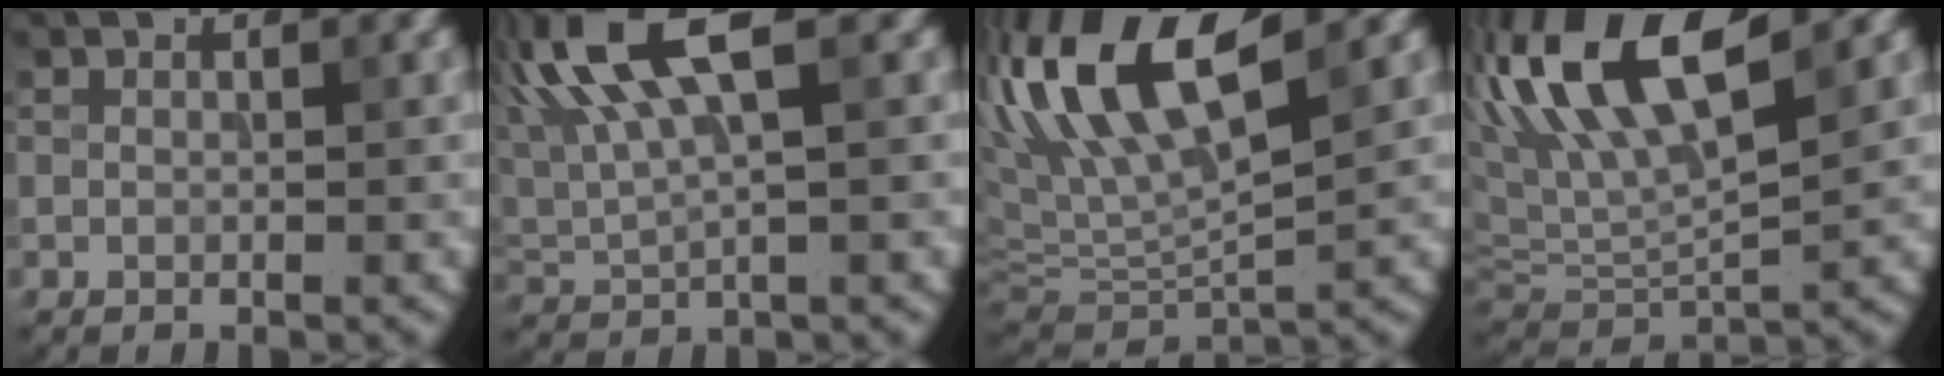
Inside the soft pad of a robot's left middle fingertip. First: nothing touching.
{"total": 8.7, "force": [3.7, 2.6, 7.5], "torque": [-0.157, 0.017, 0.067]}
{"total": 13.5, "force": [5.1, 4.1, 11.8], "torque": [-0.241, 0.022, 0.090]}
{"total": 12.6, "force": [5.2, 3.7, 10.8], "torque": [-0.214, 0.022, 0.091]}